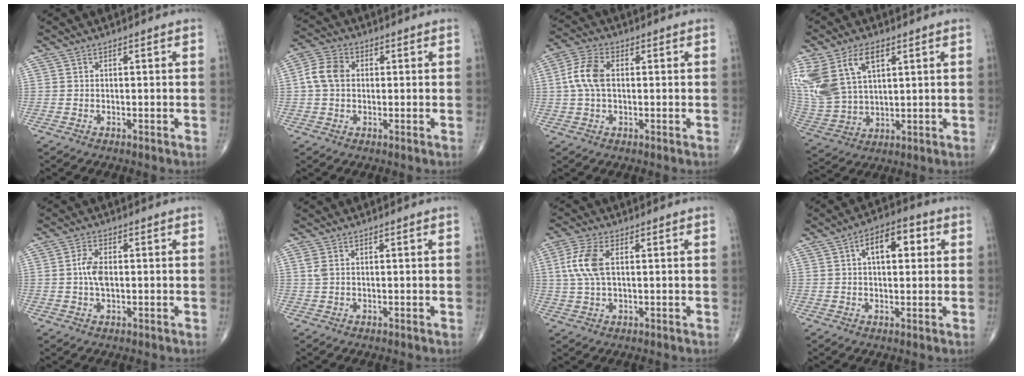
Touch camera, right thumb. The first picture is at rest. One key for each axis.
{"total": 6.2, "fx": 0.5, "fy": 4.7, "fz": 4.0, "tx": -0.078, "ty": 0.014, "tz": 0.002}
{"total": 7.3, "fx": 0.6, "fy": 4.2, "fz": 5.9, "tx": -0.133, "ty": 0.018, "tz": 0.007}
{"total": 17.5, "fx": 7.5, "fy": 10.4, "fz": 11.9, "tx": -0.269, "ty": -0.007, "tz": 0.154}
{"total": 4.4, "fx": 0.1, "fy": 2.3, "fz": 3.7, "tx": -0.075, "ty": 0.006, "tz": -0.001}
{"total": 1.5, "fx": 0.5, "fy": 0.9, "fz": 1.1, "tx": -0.030, "ty": 0.008, "tz": 0.014}
{"total": 7.5, "fx": 1.4, "fy": 3.6, "fz": 6.4, "tx": -0.158, "ty": 0.009, "tz": 0.028}
{"total": 8.6, "fx": 2.3, "fy": 4.6, "fz": 7.0, "tx": -0.083, "ty": 0.018, "tz": 0.029}